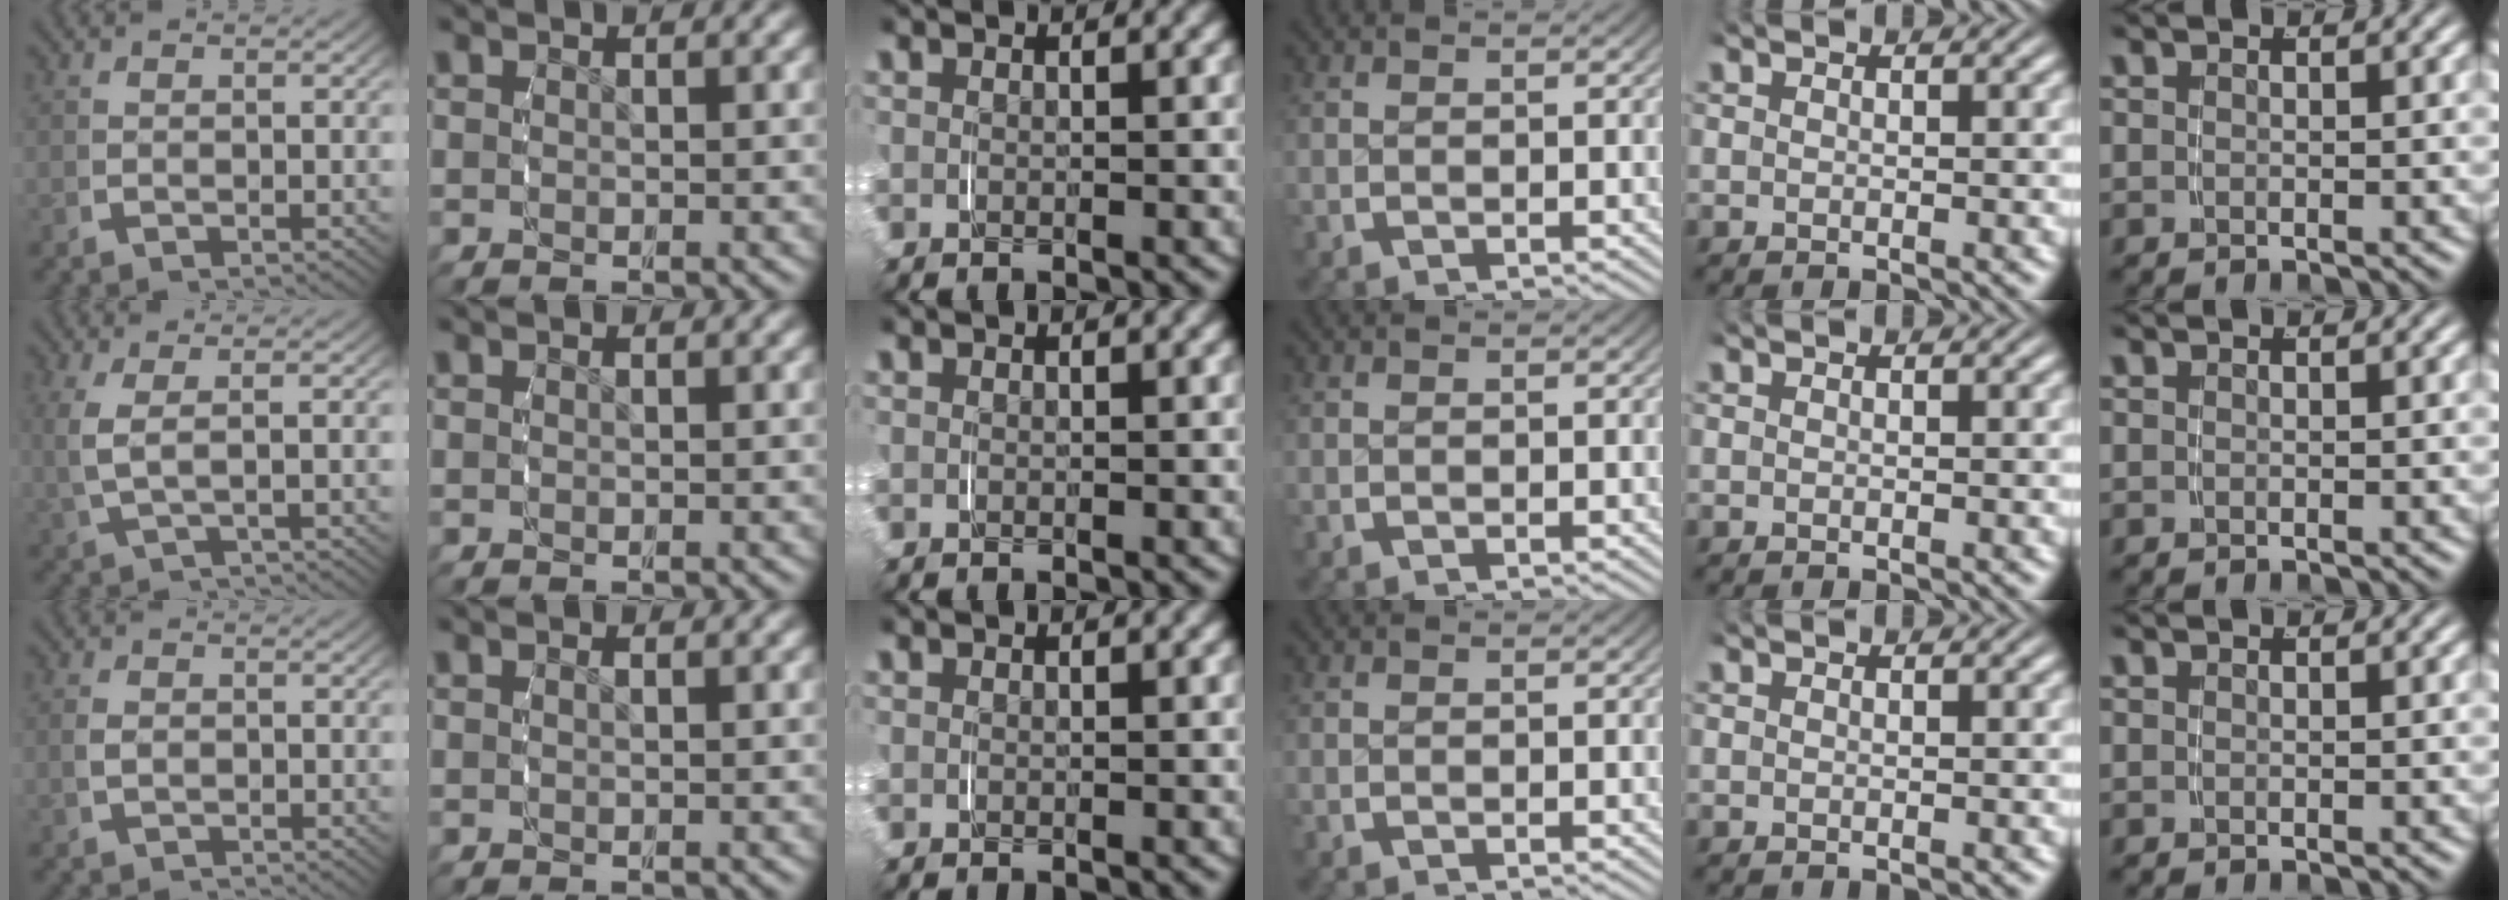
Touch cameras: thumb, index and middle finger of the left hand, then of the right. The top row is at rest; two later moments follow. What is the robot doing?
{"motion": "grasp_and_lifting", "object": "pen bag"}